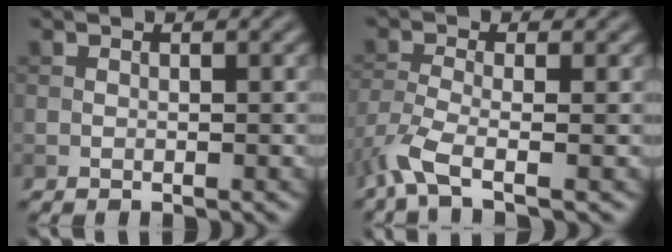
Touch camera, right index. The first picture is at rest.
{"total": 4.3, "force": [-2.7, 1.0, 3.1], "torque": [-0.079, -0.012, -0.066]}